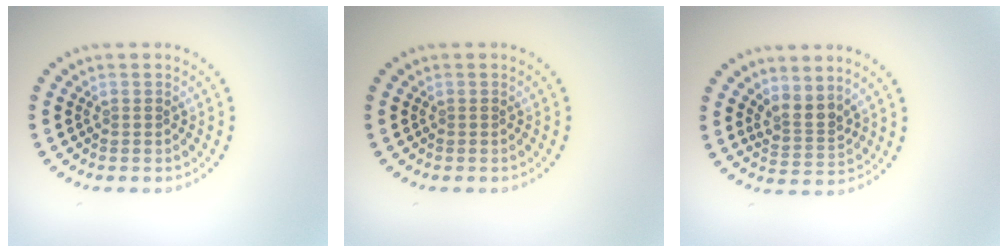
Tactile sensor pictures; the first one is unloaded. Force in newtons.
{"total": 0.0}
{"total": 2.5, "press": 1.8, "slide": 1.8}